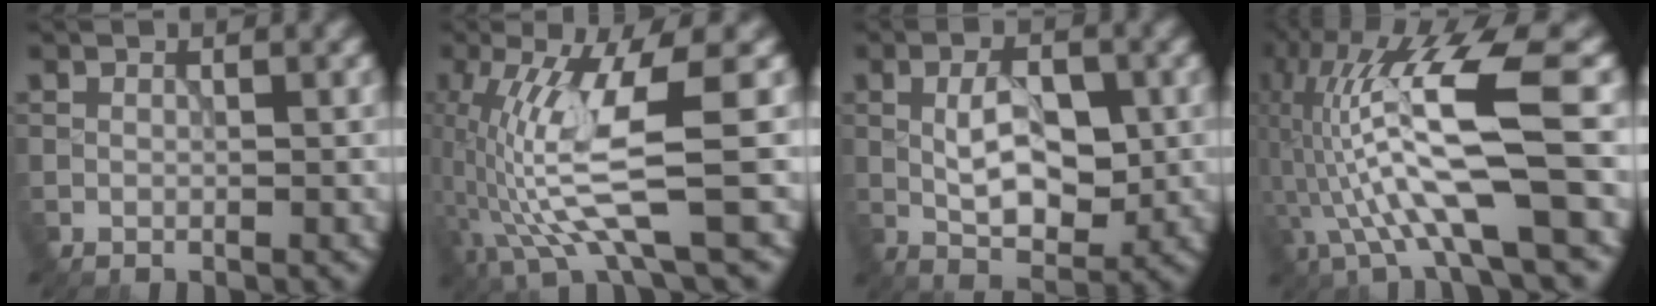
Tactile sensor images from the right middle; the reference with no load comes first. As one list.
[{"total": 8.2, "force": [-1.8, 1.2, 7.9], "torque": [-0.168, -0.001, -0.032]}, {"total": 5.4, "force": [-0.1, 2.7, 4.7], "torque": [-0.079, 0.000, -0.002]}, {"total": 11.4, "force": [-1.9, 1.8, 11.1], "torque": [-0.222, 0.022, -0.030]}]